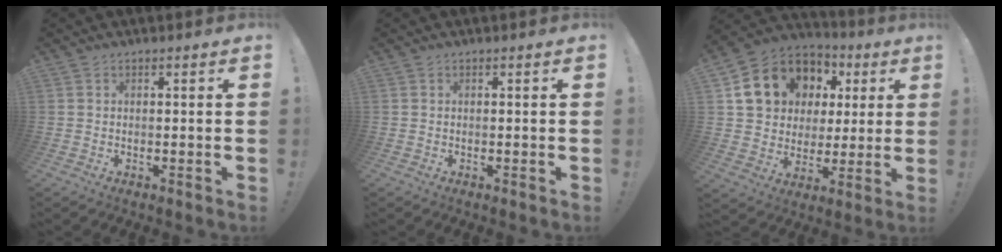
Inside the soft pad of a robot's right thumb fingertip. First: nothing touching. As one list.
[{"total": 0.0}, {"total": 16.2, "force": [6.5, 12.9, 7.3], "torque": [-0.118, -0.021, 0.149]}]